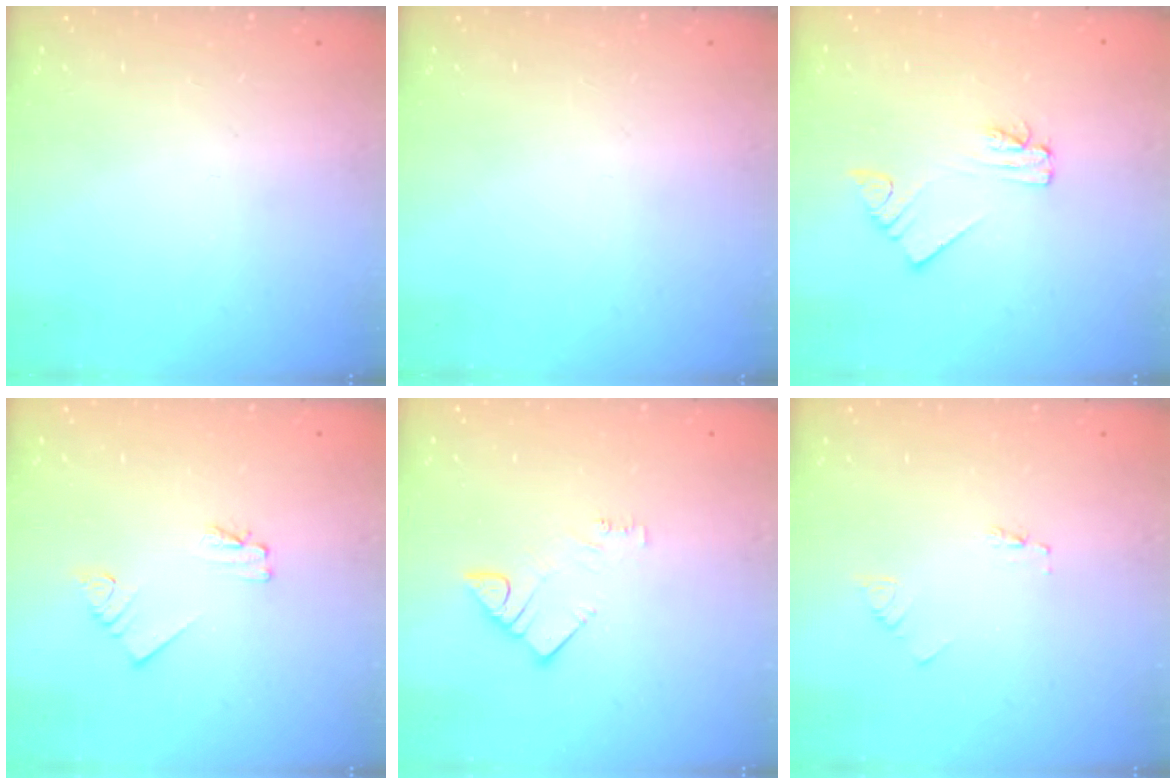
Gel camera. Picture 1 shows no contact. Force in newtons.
{"total": 0.0}
{"total": 2.0, "press": 2.0, "slide": 0.1}
{"total": 1.6, "press": 1.5, "slide": 0.2}
{"total": 3.7, "press": 3.7, "slide": 0.3}
{"total": 1.8, "press": 1.8, "slide": 0.2}